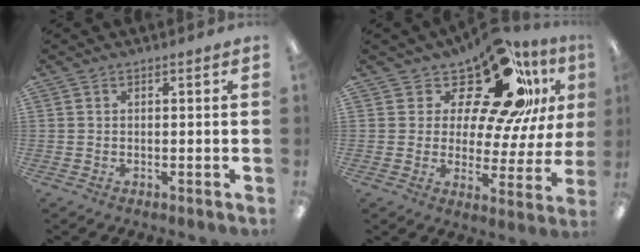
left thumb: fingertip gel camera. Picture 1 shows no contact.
{"total": 18.1, "force": [12.4, 7.0, 11.2], "torque": [-0.176, -0.086, 0.207]}